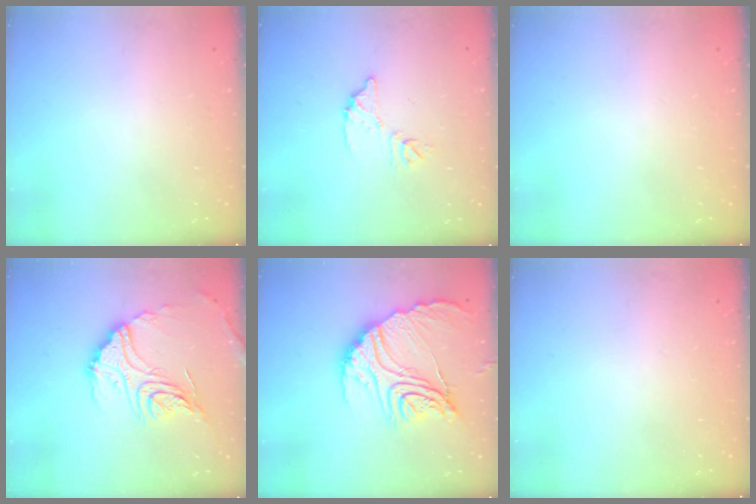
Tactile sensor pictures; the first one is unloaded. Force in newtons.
{"total": 8.5, "press": 8.4, "slide": 0.3}
{"total": 0.0}
{"total": 17.9, "press": 17.8, "slide": 1.5}
{"total": 22.6, "press": 22.5, "slide": 2.3}
{"total": 0.0}